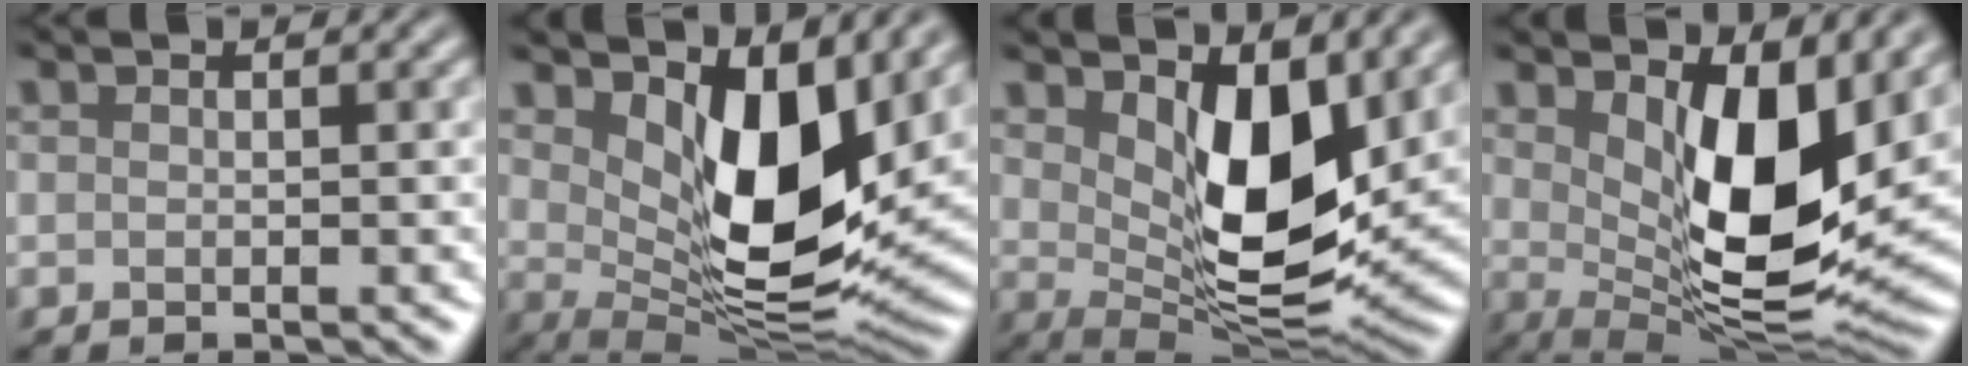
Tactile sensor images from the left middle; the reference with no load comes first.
{"total": 9.9, "force": [3.2, 4.6, 8.2], "torque": [-0.135, -0.026, 0.057]}
{"total": 8.7, "force": [2.8, 4.2, 7.2], "torque": [-0.121, -0.026, 0.050]}
{"total": 10.5, "force": [2.5, 4.5, 9.2], "torque": [-0.146, -0.022, 0.049]}